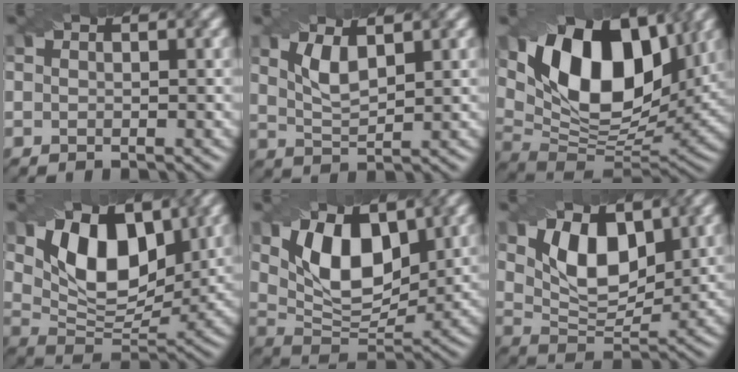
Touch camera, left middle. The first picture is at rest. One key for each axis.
{"total": 2.8, "fx": 1.5, "fy": 1.0, "fz": 2.2, "tx": -0.050, "ty": -0.005, "tz": 0.033}
{"total": 14.0, "fx": 5.1, "fy": 7.8, "fz": 10.5, "tx": -0.172, "ty": 0.007, "tz": 0.085}
{"total": 8.8, "fx": 3.3, "fy": 5.1, "fz": 6.4, "tx": -0.119, "ty": -0.009, "tz": 0.055}
{"total": 7.7, "fx": 3.0, "fy": 4.2, "fz": 5.7, "tx": -0.106, "ty": -0.007, "tz": 0.054}
{"total": 6.2, "fx": 2.5, "fy": 3.4, "fz": 4.5, "tx": -0.086, "ty": -0.009, "tz": 0.044}